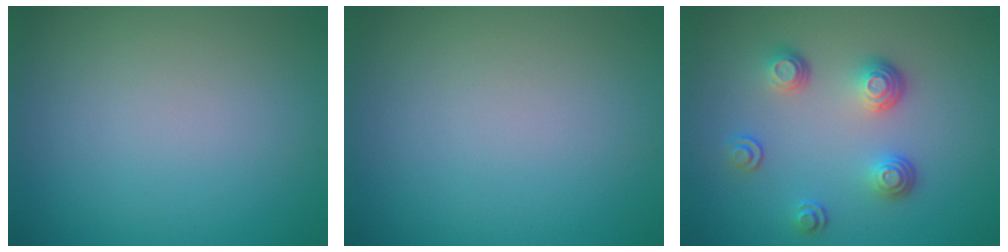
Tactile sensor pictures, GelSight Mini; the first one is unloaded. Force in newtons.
{"total": 0.0}
{"total": 3.6, "press": 2.8, "slide": 2.3}